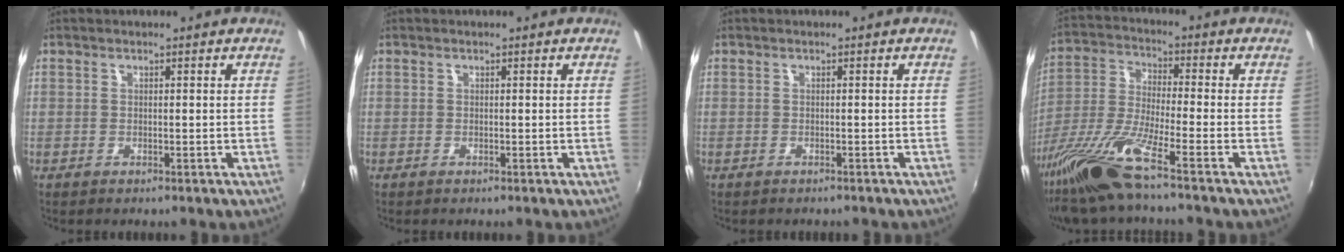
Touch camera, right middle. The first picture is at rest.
{"total": 0.0}
{"total": 1.0, "force": [-0.9, 0.3, 0.3], "torque": [-0.009, -0.002, -0.011]}
{"total": 14.3, "force": [-11.1, -0.4, 9.0], "torque": [-0.193, -0.030, -0.217]}